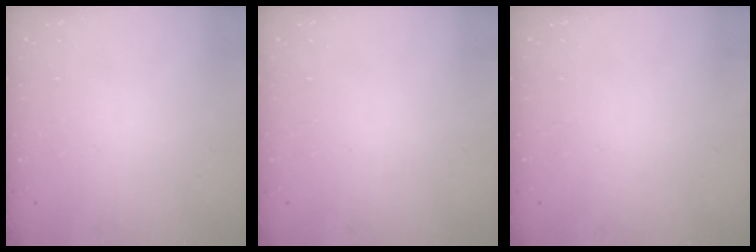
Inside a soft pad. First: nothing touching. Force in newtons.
{"total": 0.0}
{"total": 0.0}